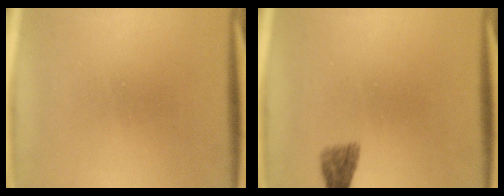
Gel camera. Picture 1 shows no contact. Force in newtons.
{"total": 1.8}